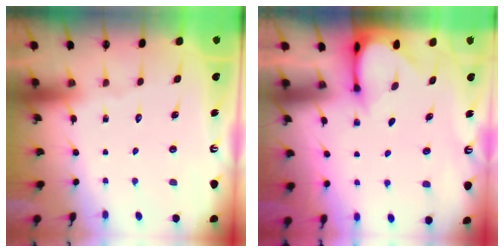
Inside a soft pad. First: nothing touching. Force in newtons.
{"total": 3.3, "press": 3.3, "slide": 0.3}